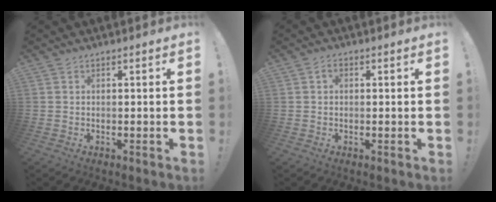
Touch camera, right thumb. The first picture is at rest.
{"total": 1.6, "force": [0.1, 1.2, 1.0], "torque": [-0.019, 0.006, 0.000]}